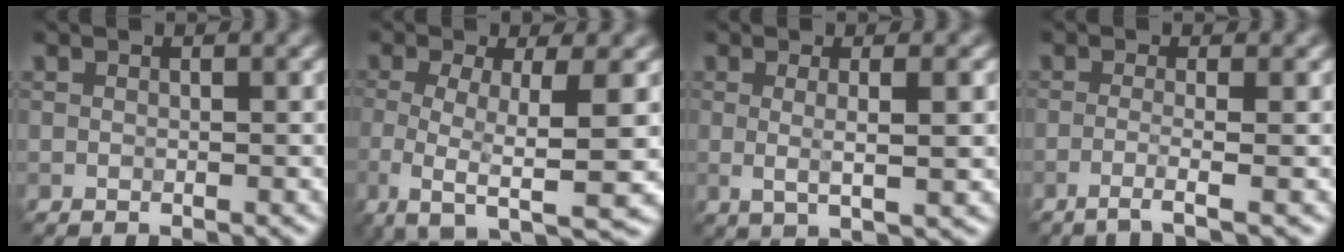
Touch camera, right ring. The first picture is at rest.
{"total": 7.2, "force": [-1.9, 2.0, 6.6], "torque": [-0.101, -0.014, -0.039]}
{"total": 3.6, "force": [0.3, 0.8, 3.5], "torque": [-0.055, -0.005, 0.004]}
{"total": 2.7, "force": [-1.1, 0.6, 2.4], "torque": [-0.030, -0.002, -0.037]}